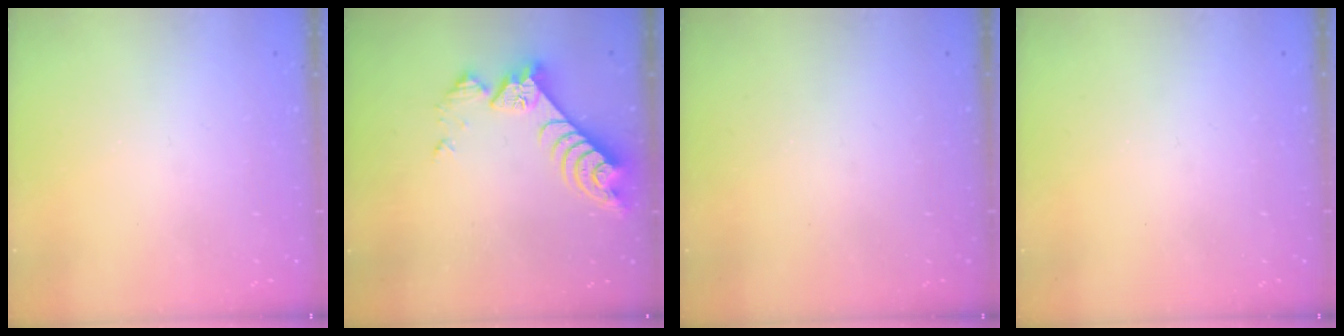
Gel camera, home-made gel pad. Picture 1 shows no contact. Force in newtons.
{"total": 8.0, "press": 8.0, "slide": 0.8}
{"total": 0.0}
{"total": 0.0}